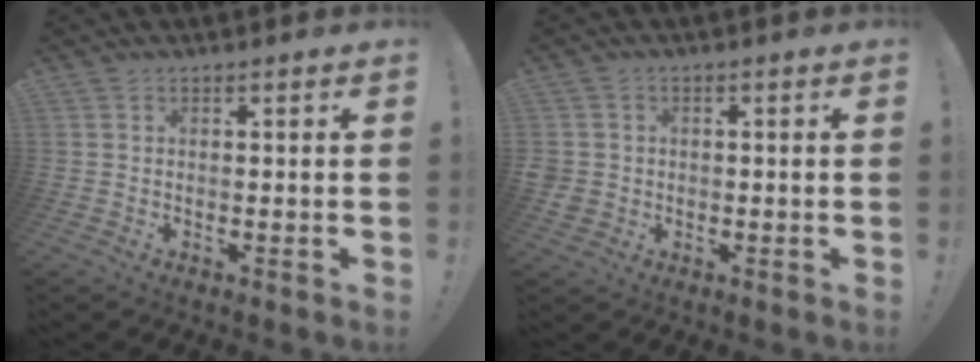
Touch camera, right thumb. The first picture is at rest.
{"total": 3.3, "force": [-0.1, 3.1, 1.0], "torque": [-0.021, 0.000, -0.001]}